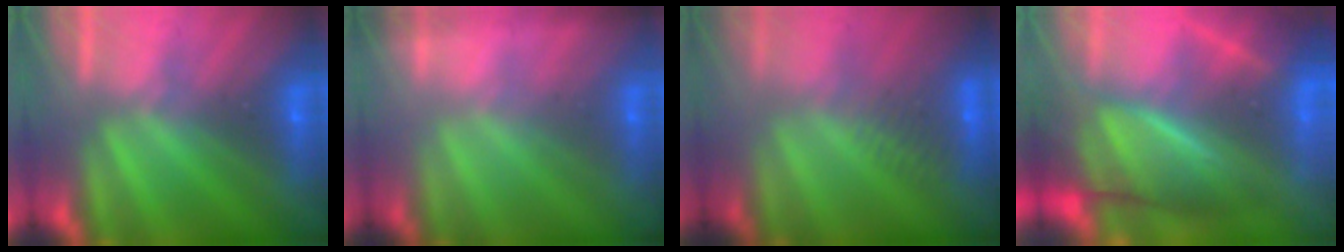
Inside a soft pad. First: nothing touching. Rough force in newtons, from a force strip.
{"total": 1.7}
{"total": 3.4}
{"total": 7.4}